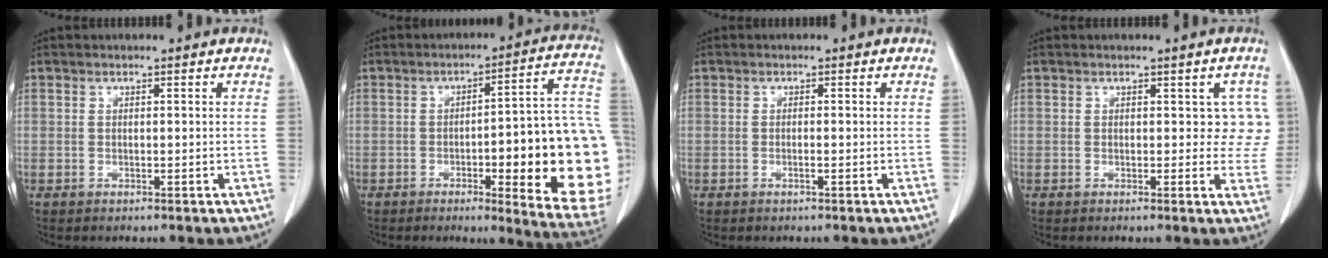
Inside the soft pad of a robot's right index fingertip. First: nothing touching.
{"total": 22.1, "force": [-4.0, 2.6, 21.5], "torque": [-0.191, 0.019, -0.041]}
{"total": 0.7, "force": [-0.3, -0.1, 0.6], "torque": [-0.012, 0.000, -0.005]}
{"total": 3.9, "force": [1.0, 2.7, 2.6], "torque": [-0.001, 0.009, 0.006]}